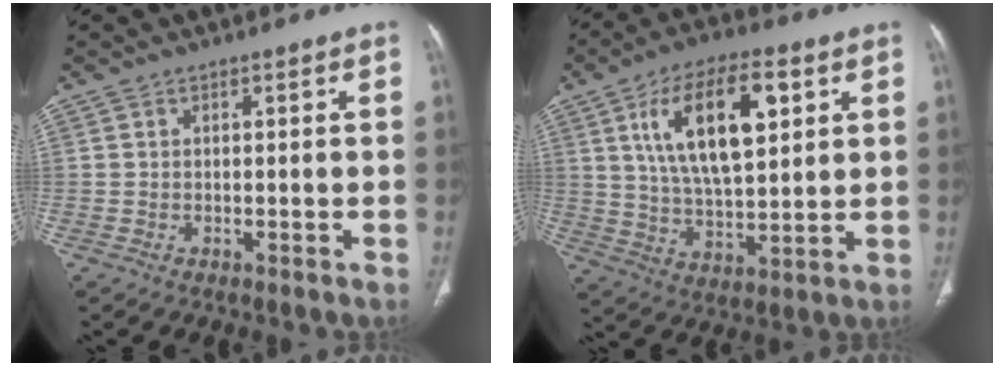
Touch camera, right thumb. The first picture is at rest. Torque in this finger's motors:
{"motor_torque": [-0.09, 3.37, 0.75, -0.06, 0.52]}